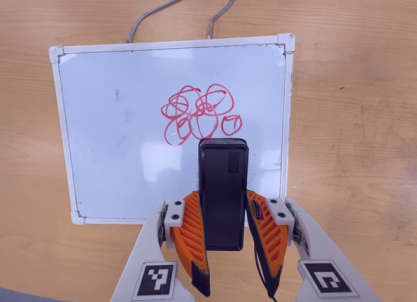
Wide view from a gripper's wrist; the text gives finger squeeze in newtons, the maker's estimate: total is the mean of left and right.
{"total": 4.3, "left": 2.7, "right": 5.8}